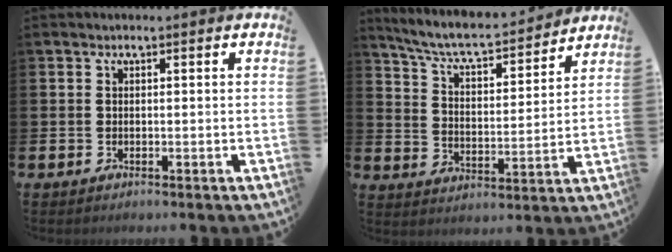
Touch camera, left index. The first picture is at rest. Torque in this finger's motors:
{"motor_torque": [0.84, -0.80, 0.38, 0.13]}